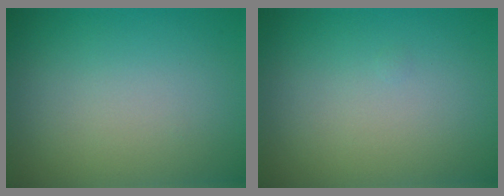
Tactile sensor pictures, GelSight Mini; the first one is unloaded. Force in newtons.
{"total": 0.0}